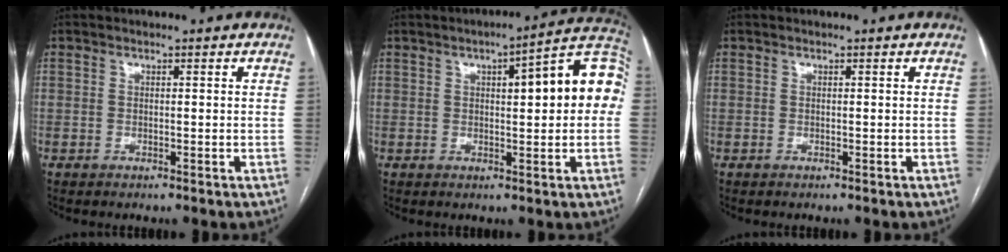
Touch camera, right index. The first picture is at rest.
{"total": 13.1, "force": [2.2, 2.8, 12.6], "torque": [-0.158, 0.040, 0.022]}
{"total": 0.0}